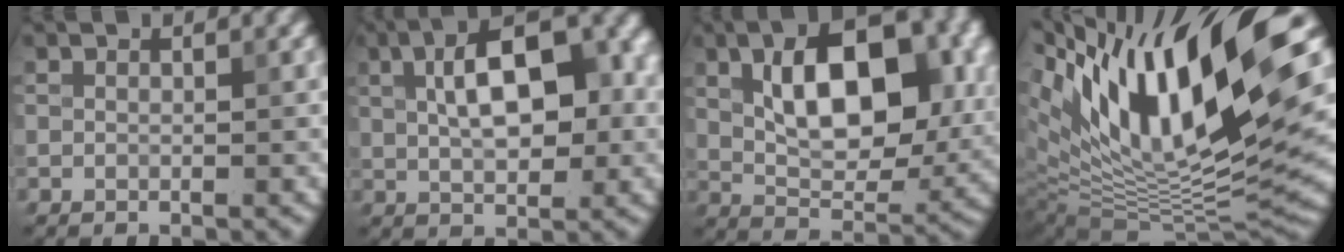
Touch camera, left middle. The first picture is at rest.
{"total": 9.6, "force": [1.3, 4.8, 8.2], "torque": [-0.119, 0.023, 0.018]}
{"total": 10.6, "force": [1.8, 5.9, 8.7], "torque": [-0.123, 0.007, 0.033]}
{"total": 16.2, "force": [6.6, 5.8, 13.6], "torque": [-0.250, 0.021, 0.118]}